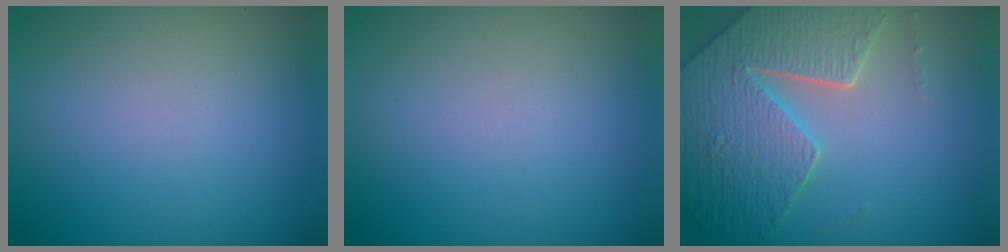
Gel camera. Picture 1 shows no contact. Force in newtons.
{"total": 0.0}
{"total": 7.5, "press": 5.6, "slide": 5.0}